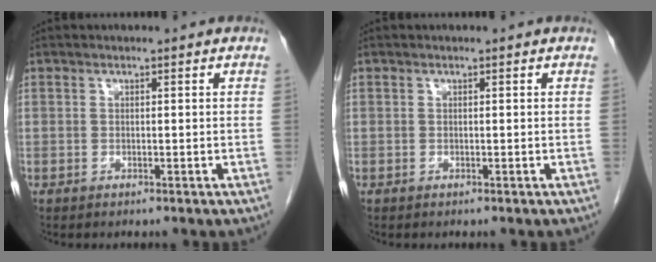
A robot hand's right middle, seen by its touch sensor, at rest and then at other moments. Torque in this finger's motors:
{"motor_torque": [0.00, 0.00, 0.00, 0.00]}